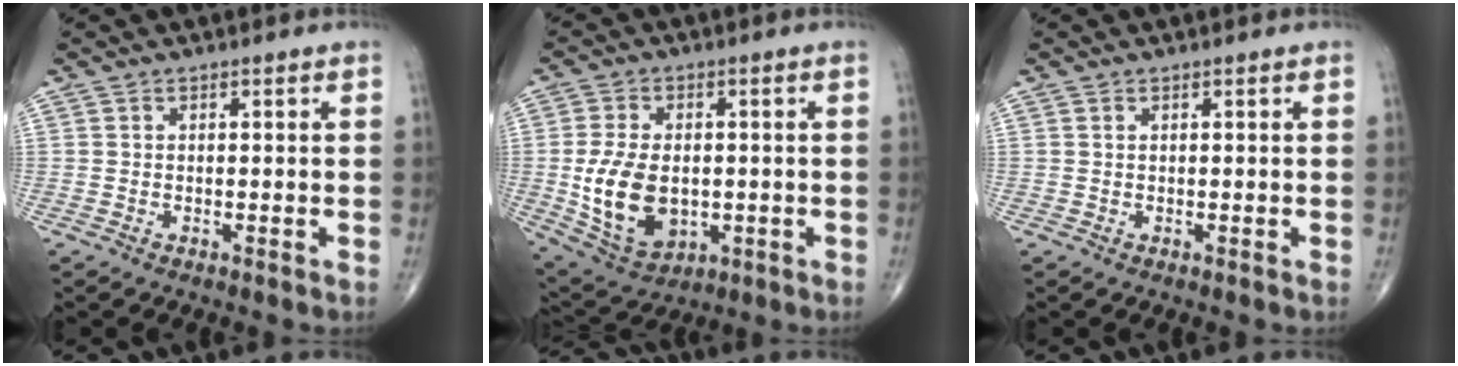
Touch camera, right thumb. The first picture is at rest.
{"total": 13.1, "force": [-1.2, 8.4, 10.1], "torque": [-0.179, -0.007, -0.004]}
{"total": 0.0}